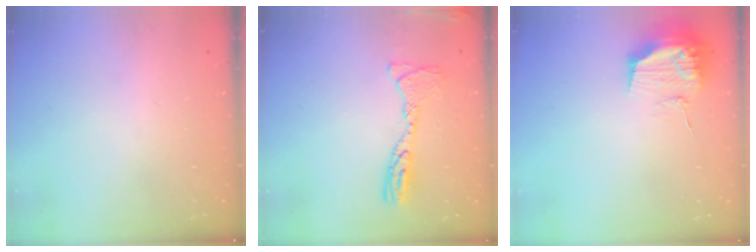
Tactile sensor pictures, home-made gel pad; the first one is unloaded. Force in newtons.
{"total": 12.2, "press": 12.1, "slide": 1.3}
{"total": 15.6, "press": 15.6, "slide": 0.1}